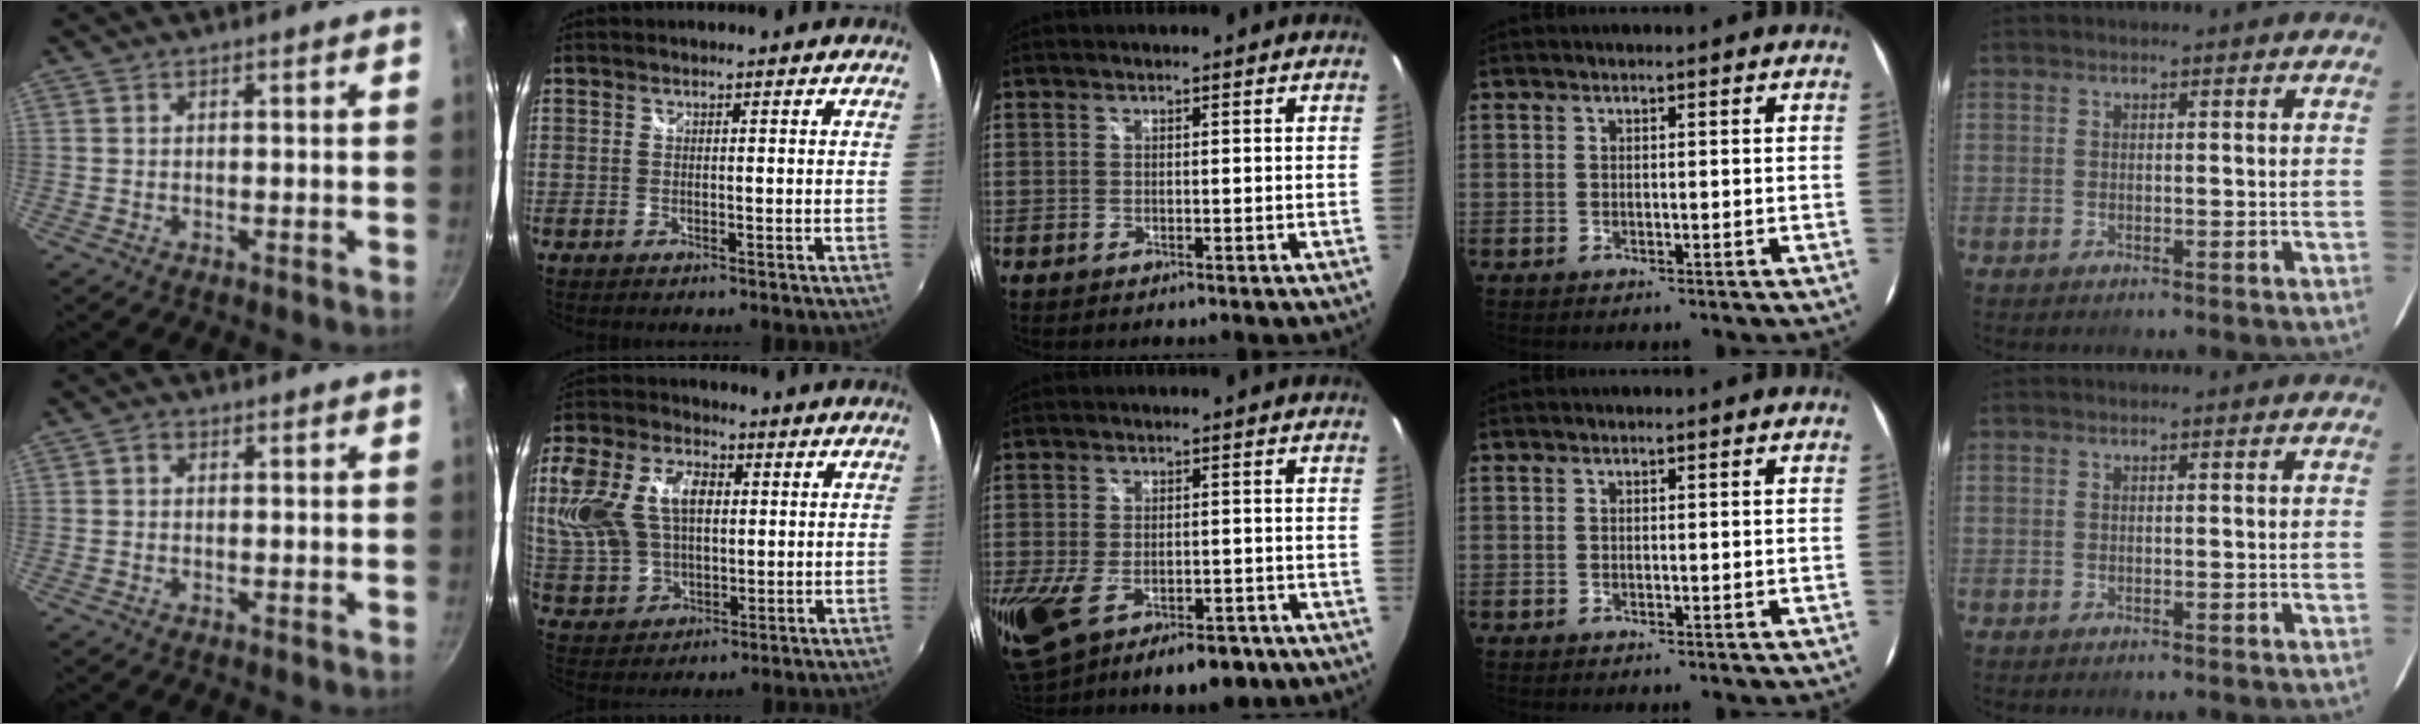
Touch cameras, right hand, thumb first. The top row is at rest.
{"thumb": {"total": 1.4, "force": [0.5, 1.0, 0.9], "torque": [-0.018, 0.005, 0.006]}, "index": {"total": 17.4, "force": [3.6, 11.3, 12.7], "torque": [-0.284, 0.030, 0.076]}, "middle": {"total": 22.8, "force": [-10.8, 13.1, 15.2], "torque": [-0.346, -0.062, -0.154]}}